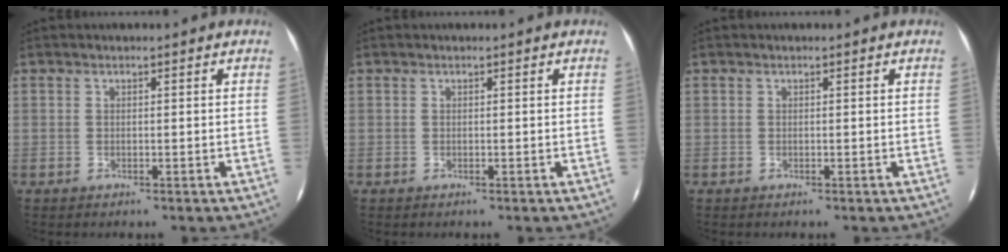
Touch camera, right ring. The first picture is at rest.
{"total": 0.0}
{"total": 0.0}